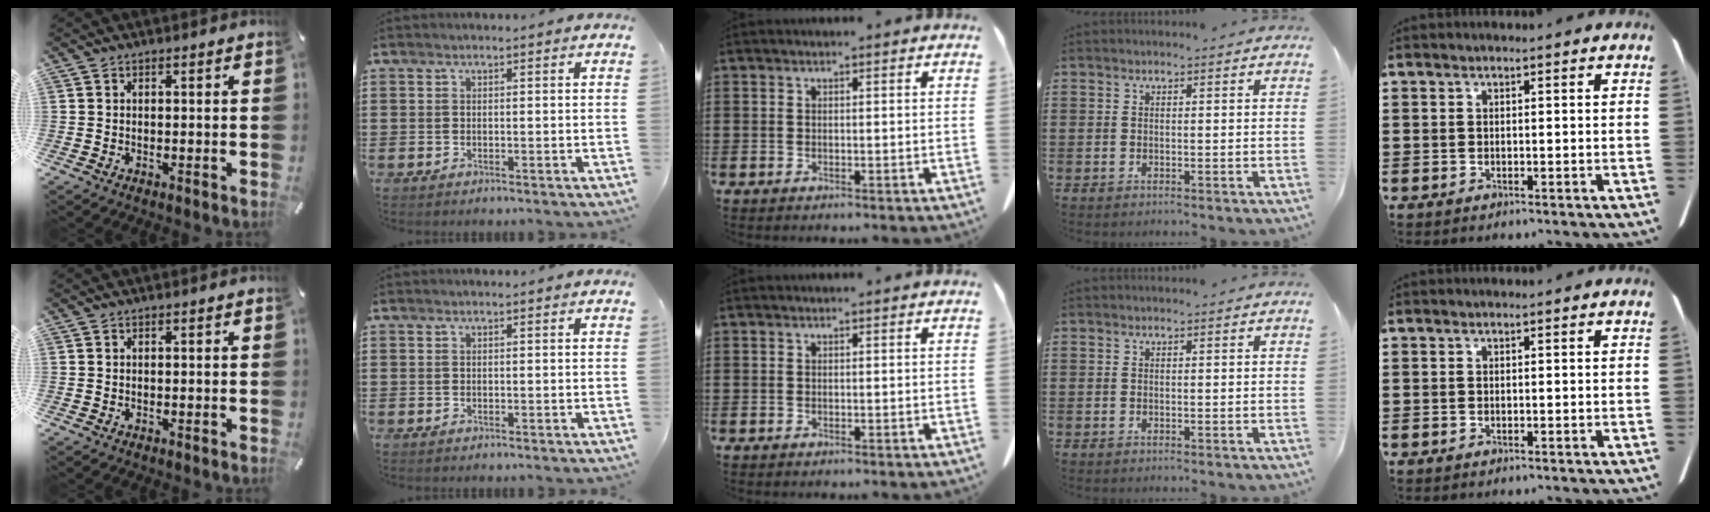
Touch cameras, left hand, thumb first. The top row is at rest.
{}